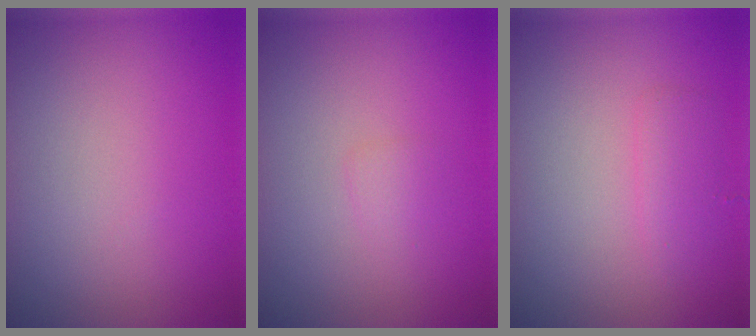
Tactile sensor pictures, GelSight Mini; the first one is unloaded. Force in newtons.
{"total": 0.8, "press": 0.8, "slide": 0.0}
{"total": 1.4, "press": 1.4, "slide": 0.1}